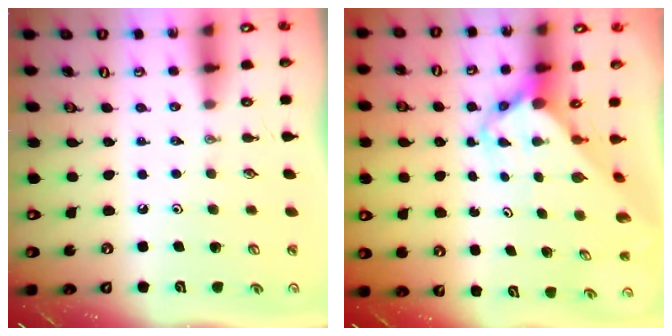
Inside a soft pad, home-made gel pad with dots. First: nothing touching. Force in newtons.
{"total": 4.7, "press": 4.7, "slide": 0.4}